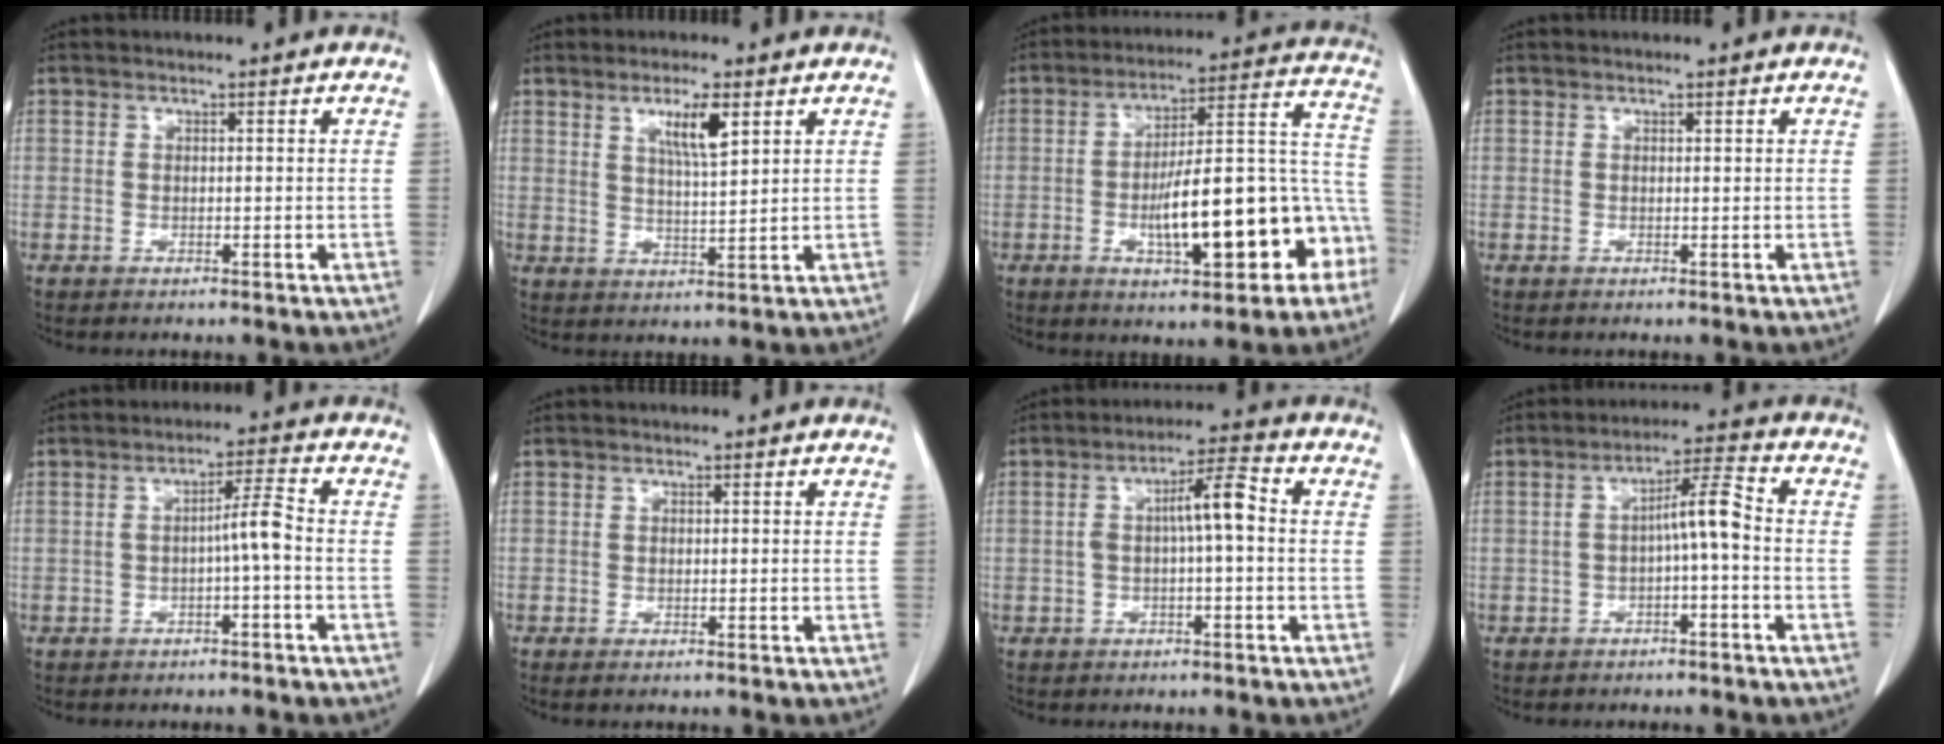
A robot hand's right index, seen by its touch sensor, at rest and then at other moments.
{"total": 5.6, "force": [2.8, 0.6, 4.8], "torque": [-0.084, -0.004, 0.050]}
{"total": 18.0, "force": [-6.4, 4.8, 16.1], "torque": [-0.203, 0.040, -0.082]}
{"total": 0.0}
{"total": 3.9, "force": [-1.0, -0.2, 3.7], "torque": [-0.059, 0.012, -0.016]}
{"total": 0.5, "force": [-0.4, 0.0, 0.4], "torque": [-0.009, -0.002, -0.007]}
{"total": 6.0, "force": [0.0, 0.9, 5.9], "torque": [-0.100, 0.023, -0.001]}
{"total": 5.8, "force": [-0.9, 0.7, 5.7], "torque": [-0.094, 0.025, -0.015]}